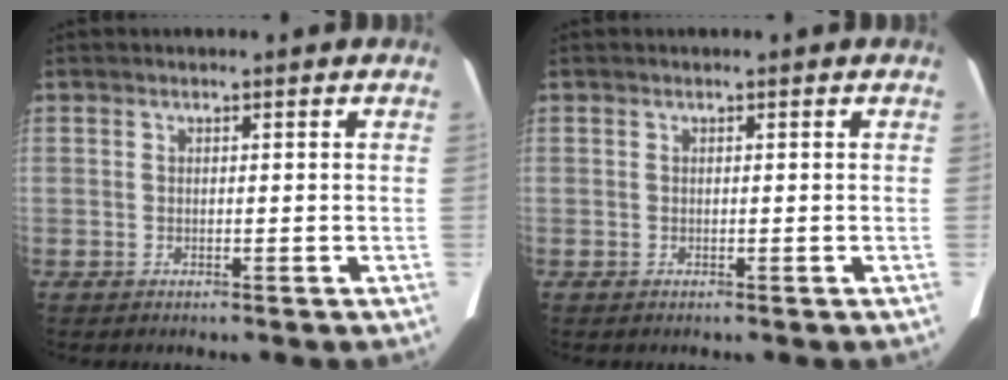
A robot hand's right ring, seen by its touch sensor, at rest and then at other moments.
{"total": 0.0}